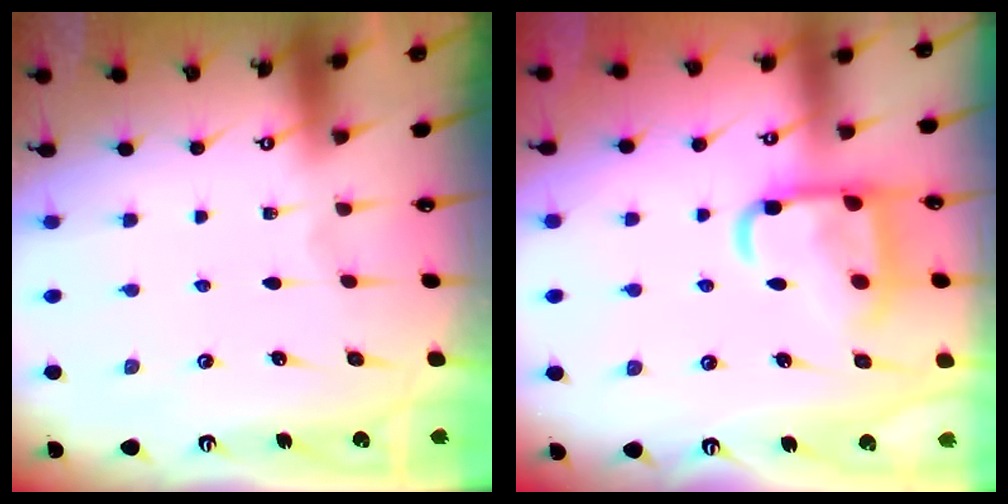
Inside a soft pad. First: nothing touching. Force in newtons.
{"total": 15.3, "press": 15.2, "slide": 1.5}